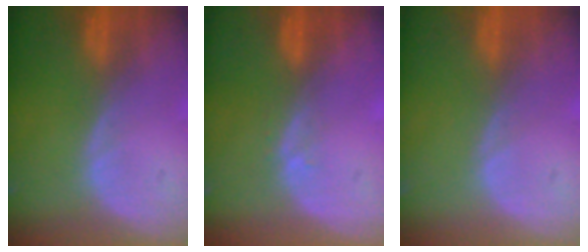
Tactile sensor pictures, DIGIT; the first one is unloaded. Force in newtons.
{"total": 1.0, "press": 0.7, "slide": 0.7}
{"total": 0.0}